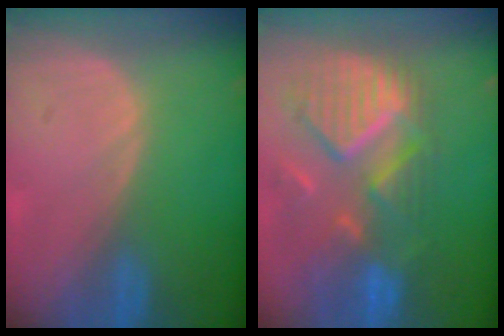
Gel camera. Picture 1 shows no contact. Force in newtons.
{"total": 12.1, "press": 10.5, "slide": 6.0}